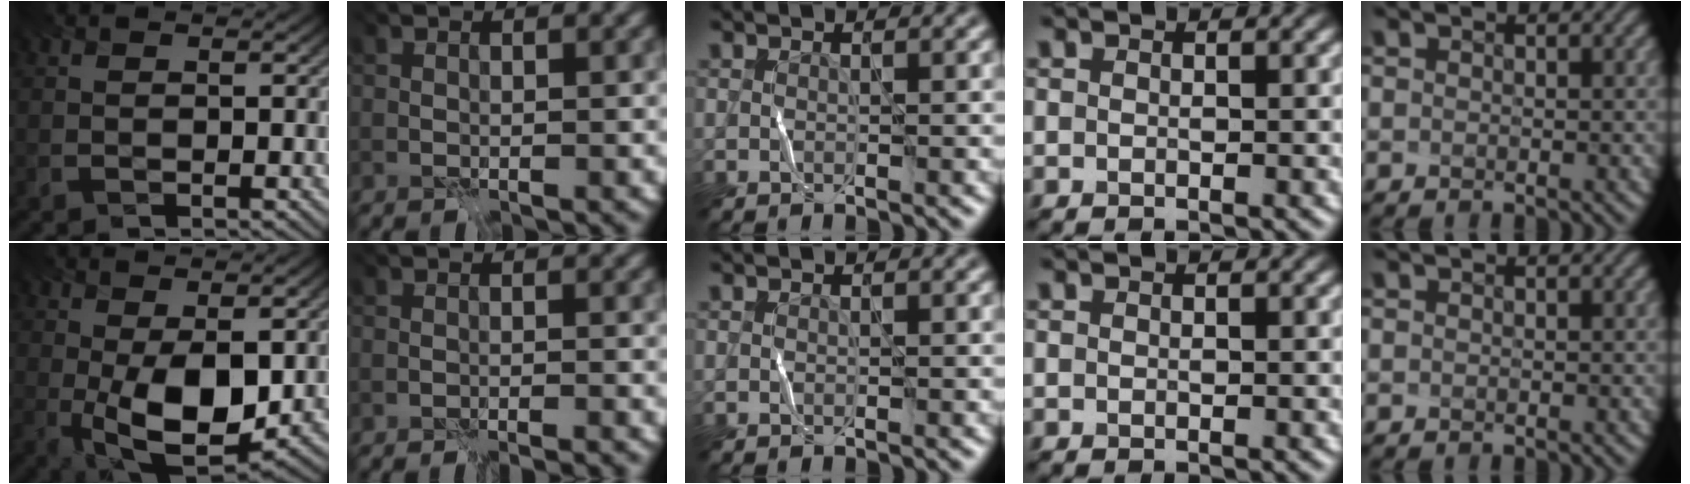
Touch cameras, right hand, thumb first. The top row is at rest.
{"thumb": {"total": 11.2, "force": [-1.2, 5.4, 9.7], "torque": [-0.185, -0.012, -0.016]}, "index": {"total": 1.4, "force": [-1.3, 0.1, 0.5], "torque": [0.005, 0.002, -0.016]}}